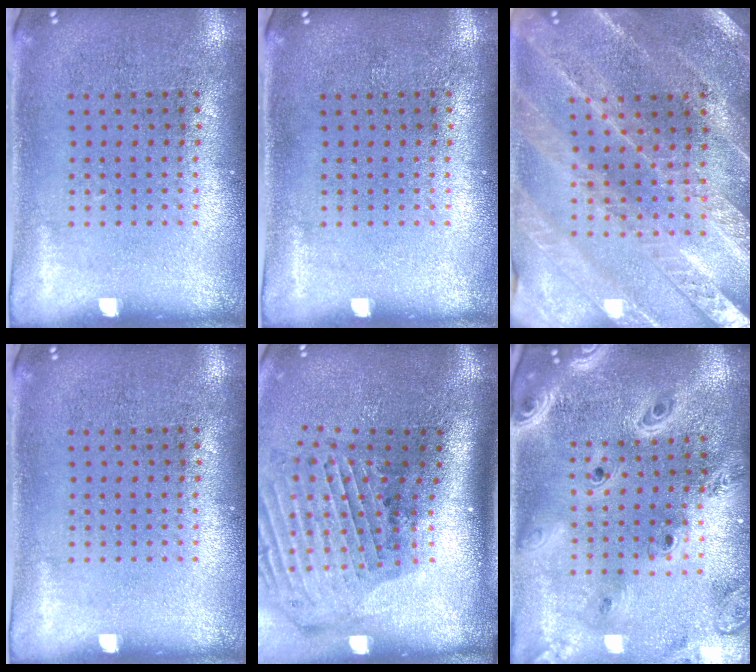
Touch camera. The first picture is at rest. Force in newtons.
{"total": 0.0}
{"total": 2.4, "press": 2.4, "slide": 0.2}
{"total": 0.0}
{"total": 2.9, "press": 2.1, "slide": 1.9}
{"total": 3.5, "press": 2.8, "slide": 2.1}